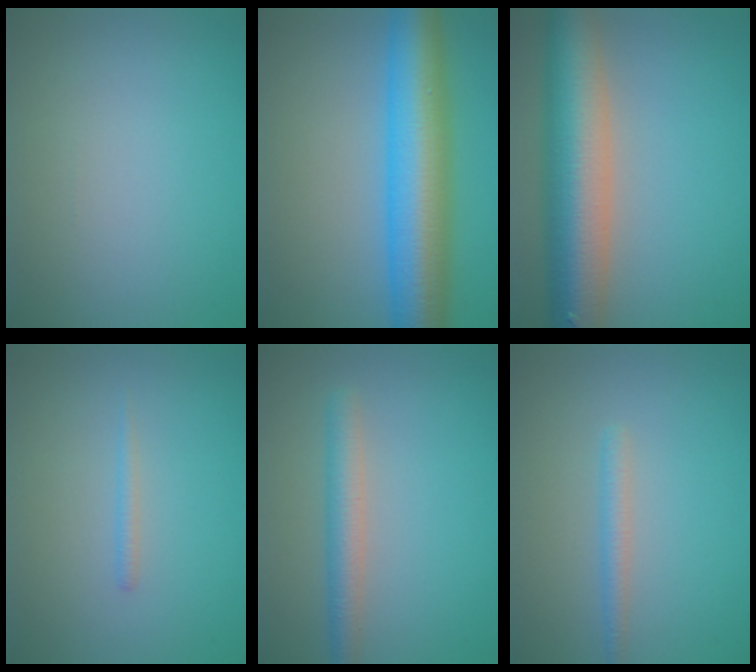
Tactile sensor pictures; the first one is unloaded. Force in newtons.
{"total": 10.5, "press": 10.4, "slide": 0.2}
{"total": 11.3, "press": 11.3, "slide": 0.7}
{"total": 0.8, "press": 0.8, "slide": 0.1}
{"total": 3.0, "press": 3.0, "slide": 0.1}
{"total": 1.6, "press": 1.6, "slide": 0.1}